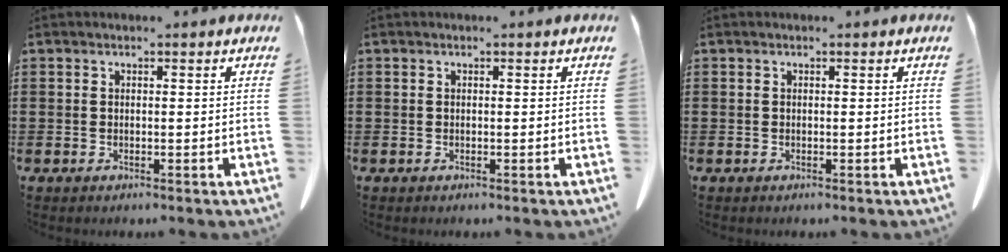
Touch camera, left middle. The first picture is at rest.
{"total": 0.0}
{"total": 0.0}